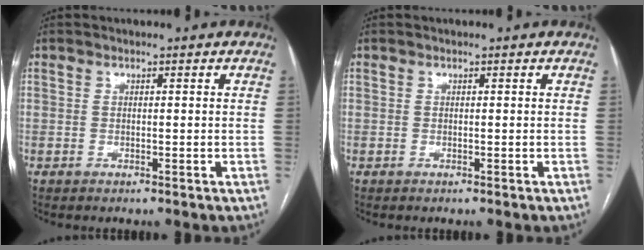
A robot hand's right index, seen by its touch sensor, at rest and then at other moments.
{"total": 0.0}